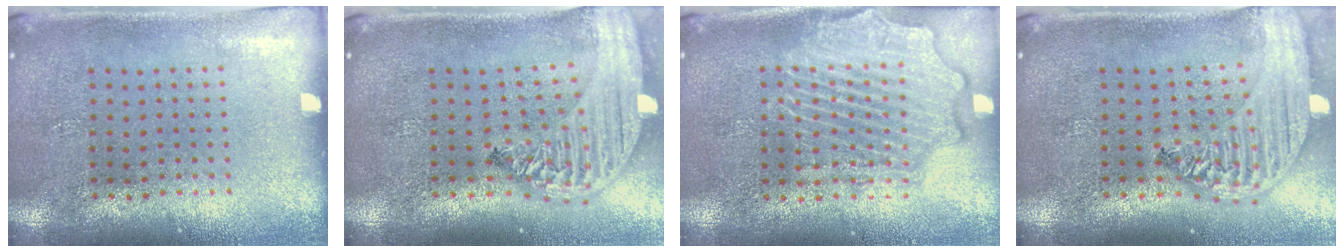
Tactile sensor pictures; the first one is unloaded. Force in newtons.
{"total": 2.8, "press": 2.3, "slide": 1.7}
{"total": 3.9, "press": 3.9, "slide": 0.5}
{"total": 3.0, "press": 2.4, "slide": 1.9}